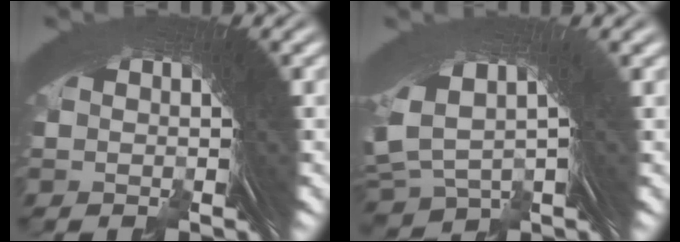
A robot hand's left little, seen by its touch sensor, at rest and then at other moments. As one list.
[{"total": 7.9, "force": [2.4, 5.4, 5.3], "torque": [-0.113, 0.003, 0.042]}]